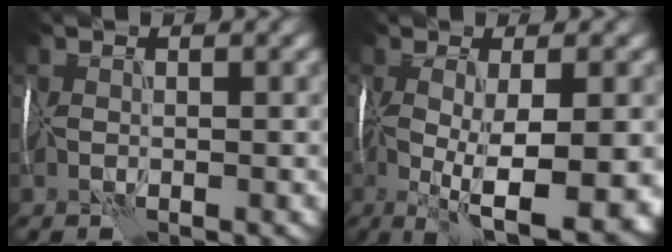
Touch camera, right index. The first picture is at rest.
{"total": 11.0, "force": [-2.8, 3.5, 10.0], "torque": [-0.162, -0.018, -0.030]}